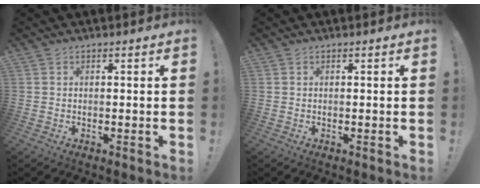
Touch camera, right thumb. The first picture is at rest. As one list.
[{"total": 0.0}]